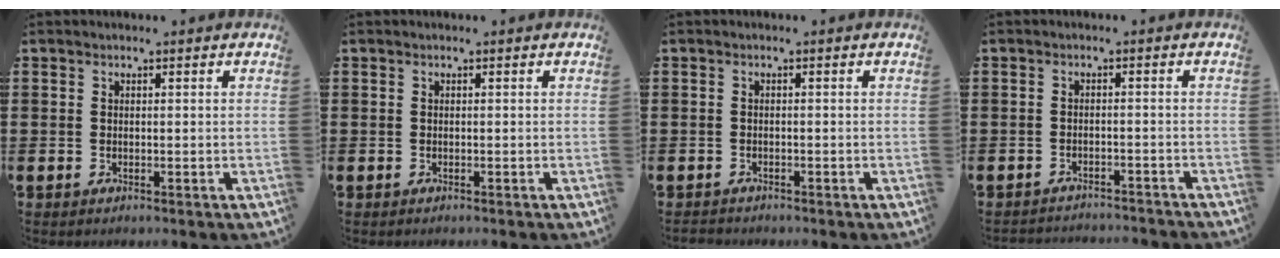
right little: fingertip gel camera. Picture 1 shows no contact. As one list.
[{"total": 0.0}, {"total": 0.7, "force": [-0.7, 0.1, -0.1], "torque": [0.000, -0.001, -0.014]}, {"total": 1.9, "force": [-1.9, -0.1, -0.2], "torque": [-0.002, 0.003, -0.042]}]